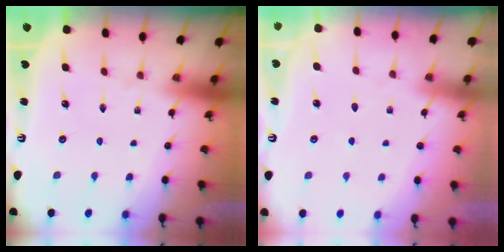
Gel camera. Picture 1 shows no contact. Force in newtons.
{"total": 3.0, "press": 3.0, "slide": 0.5}